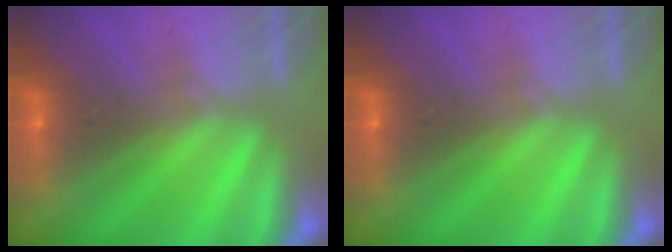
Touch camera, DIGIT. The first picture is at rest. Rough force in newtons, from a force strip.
{"total": 0.0}